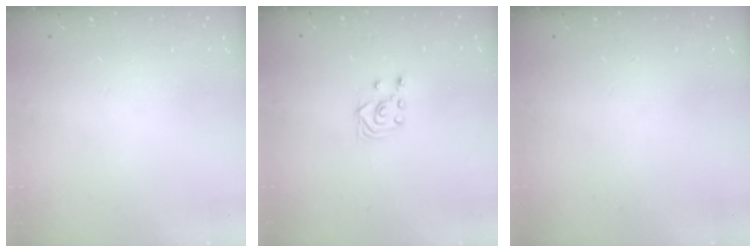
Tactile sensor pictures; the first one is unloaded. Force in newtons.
{"total": 2.8, "press": 2.6, "slide": 1.1}
{"total": 0.0}